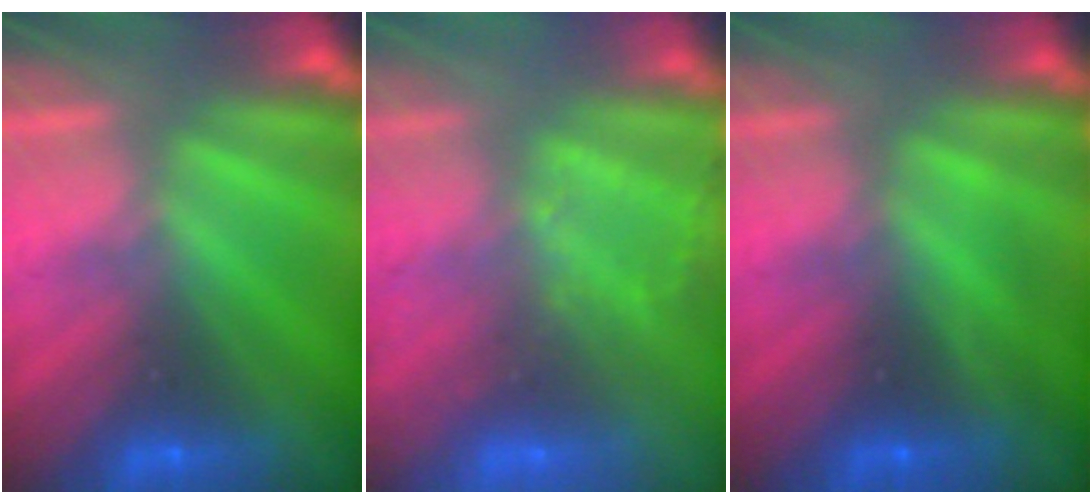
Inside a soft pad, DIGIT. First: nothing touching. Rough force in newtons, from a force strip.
{"total": 2.8}
{"total": 1.6}